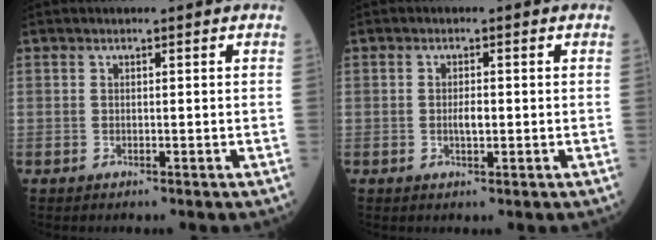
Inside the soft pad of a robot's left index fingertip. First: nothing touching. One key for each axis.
{"total": 1.9, "fx": -0.5, "fy": 0.6, "fz": 1.7, "tx": -0.032, "ty": -0.002, "tz": -0.009}